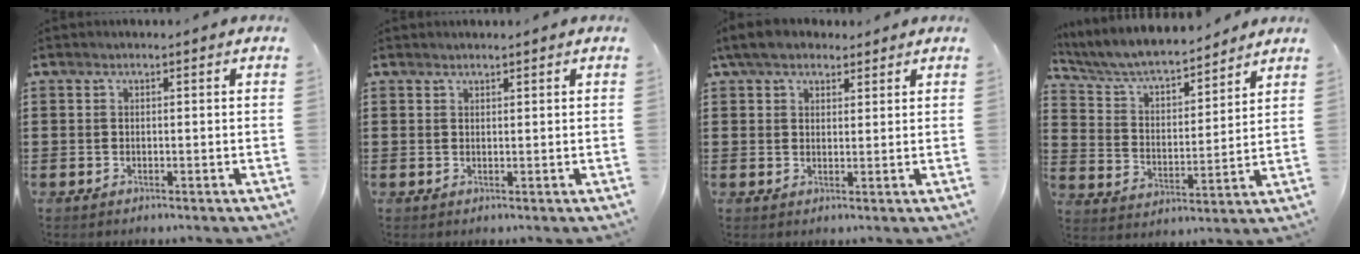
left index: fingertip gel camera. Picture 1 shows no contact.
{"total": 0.9, "force": [0.9, 0.1, 0.1], "torque": [-0.003, 0.000, 0.017]}
{"total": 4.7, "force": [3.8, 2.3, 1.7], "torque": [-0.040, 0.003, 0.068]}
{"total": 6.5, "force": [6.0, 1.0, 2.3], "torque": [-0.071, -0.038, 0.100]}